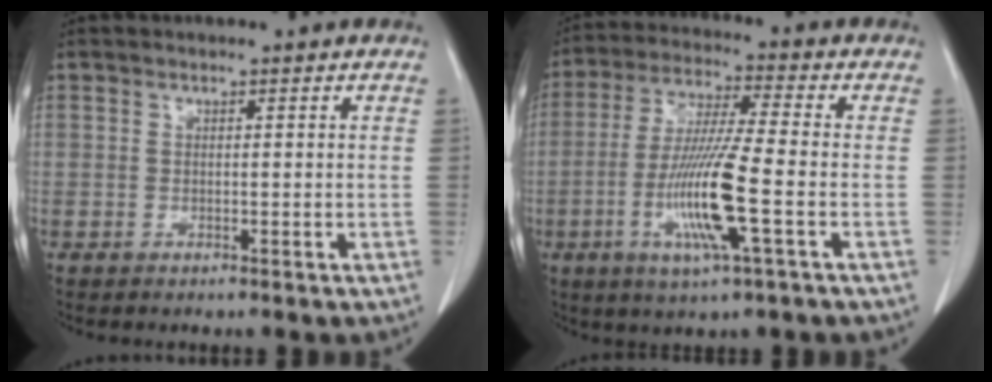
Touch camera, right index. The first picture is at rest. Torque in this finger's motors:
{"motor_torque": [1.85, -0.29, 0.88, 0.13]}